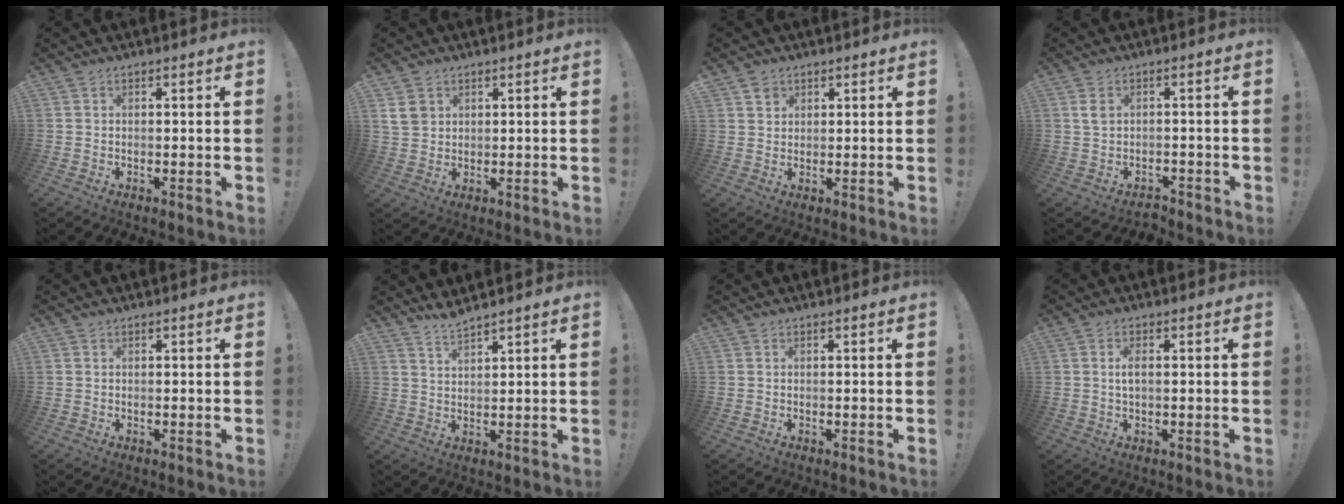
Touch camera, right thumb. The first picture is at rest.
{"total": 5.2, "force": [2.4, 4.1, 2.2], "torque": [-0.029, -0.004, 0.048]}
{"total": 2.9, "force": [1.8, 2.2, 0.2], "torque": [-0.002, -0.006, 0.033]}
{"total": 2.9, "force": [-0.5, 2.1, 1.9], "torque": [-0.034, 0.004, -0.010]}
{"total": 0.0}
{"total": 3.7, "force": [3.5, -0.2, 1.3], "torque": [-0.026, -0.022, 0.061]}
{"total": 0.0}
{"total": 2.4, "force": [0.2, 0.7, 2.3], "torque": [-0.041, 0.000, 0.002]}